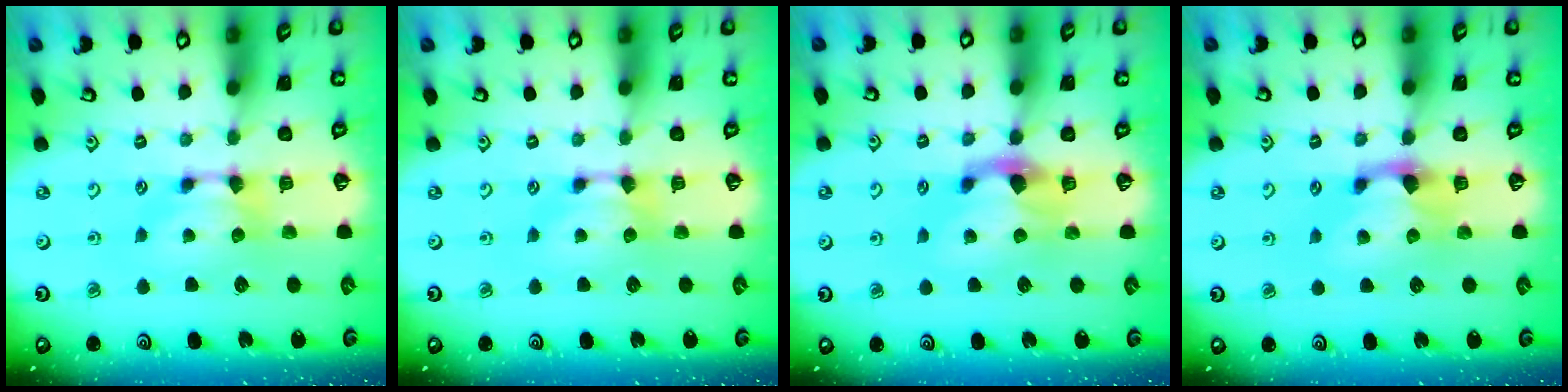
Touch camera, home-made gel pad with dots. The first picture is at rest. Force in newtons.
{"total": 0.0}
{"total": 1.9, "press": 1.3, "slide": 1.4}
{"total": 1.4, "press": 0.9, "slide": 1.0}